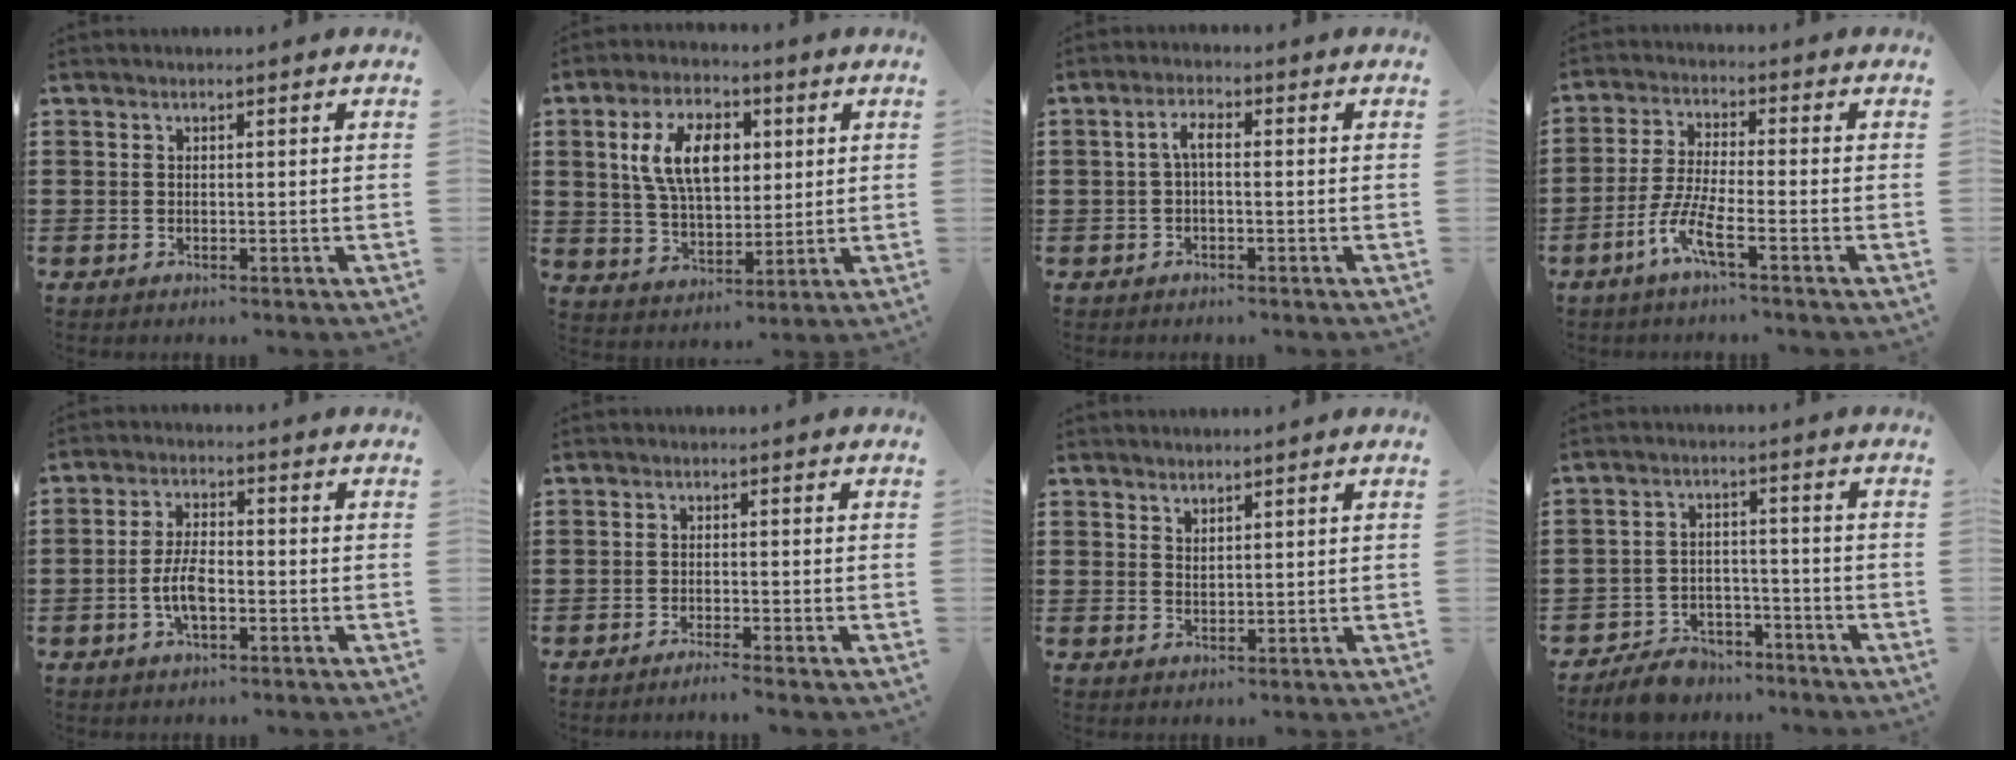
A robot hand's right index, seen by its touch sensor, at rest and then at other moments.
{"total": 10.1, "force": [2.8, 5.8, 7.7], "torque": [-0.171, 0.019, 0.050]}
{"total": 2.8, "force": [-0.2, 0.9, 2.6], "torque": [-0.058, 0.004, -0.009]}
{"total": 6.5, "force": [-3.8, 1.0, 5.1], "torque": [-0.132, -0.015, -0.081]}
{"total": 5.3, "force": [-1.5, 2.4, 4.5], "torque": [-0.106, 0.000, -0.034]}
{"total": 1.6, "force": [-1.4, -0.3, 0.6], "torque": [-0.009, 0.000, -0.027]}
{"total": 1.5, "force": [1.5, 0.3, -0.1], "torque": [-0.001, 0.001, 0.030]}
{"total": 5.2, "force": [-4.9, 1.9, 0.6], "torque": [-0.012, 0.017, -0.095]}